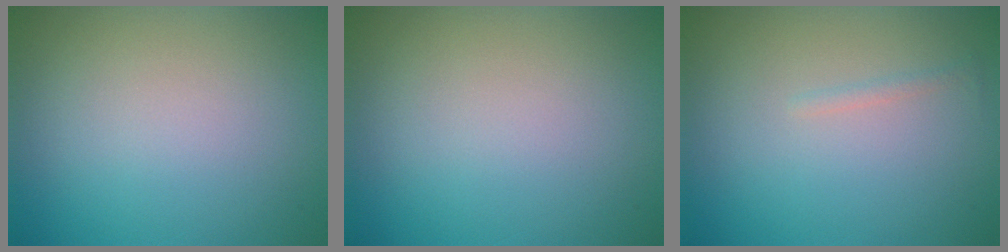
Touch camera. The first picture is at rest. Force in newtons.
{"total": 0.0}
{"total": 0.6, "press": 0.6, "slide": 0.0}